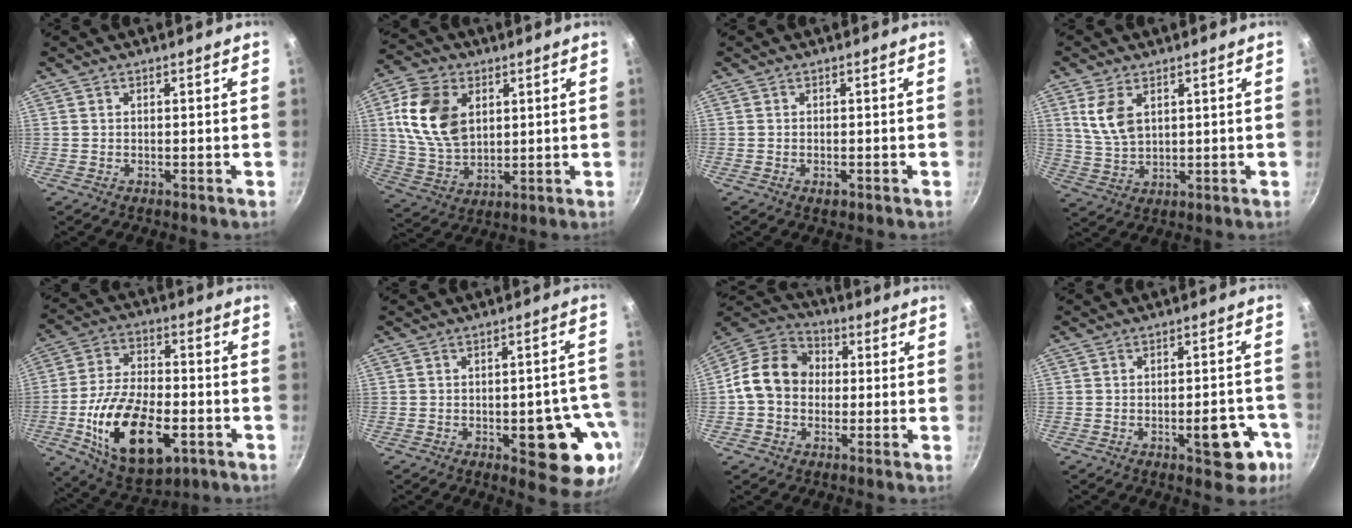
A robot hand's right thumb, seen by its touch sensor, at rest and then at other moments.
{"total": 14.1, "force": [4.4, 9.3, 9.7], "torque": [-0.167, -0.020, 0.096]}
{"total": 1.3, "force": [-0.6, 0.7, 1.0], "torque": [-0.018, 0.000, -0.010]}
{"total": 7.2, "force": [2.8, 4.2, 5.2], "torque": [-0.097, -0.019, 0.060]}
{"total": 20.5, "force": [-6.3, 10.8, 16.3], "torque": [-0.284, 0.021, -0.100]}
{"total": 13.6, "force": [-4.3, 5.4, 11.8], "torque": [-0.090, 0.022, -0.053]}
{"total": 12.7, "force": [-0.1, 10.5, 7.2], "torque": [-0.089, 0.032, -0.025]}
{"total": 9.4, "force": [-4.0, 4.1, 7.4], "torque": [-0.058, 0.029, -0.045]}